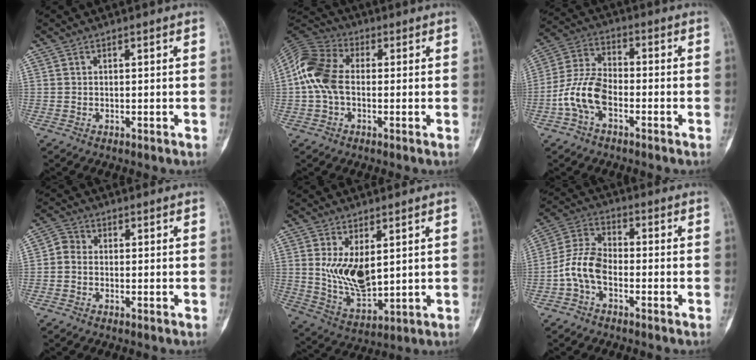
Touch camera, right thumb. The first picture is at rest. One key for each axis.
{"total": 11.6, "fx": -0.1, "fy": 7.8, "fz": 8.7, "tx": -0.181, "ty": 0.030, "tz": -0.014}
{"total": 9.8, "fx": -3.5, "fy": 5.5, "fz": 7.2, "tx": -0.150, "ty": 0.033, "tz": -0.075}
{"total": 2.8, "fx": -0.4, "fy": 2.4, "fz": 1.4, "tx": -0.016, "ty": 0.007, "tz": -0.018}
{"total": 9.7, "fx": 2.3, "fy": 5.0, "fz": 8.0, "tx": -0.138, "ty": -0.025, "tz": 0.060}
{"total": 8.2, "fx": -2.8, "fy": 4.8, "fz": 6.0, "tx": -0.119, "ty": 0.031, "tz": -0.066}